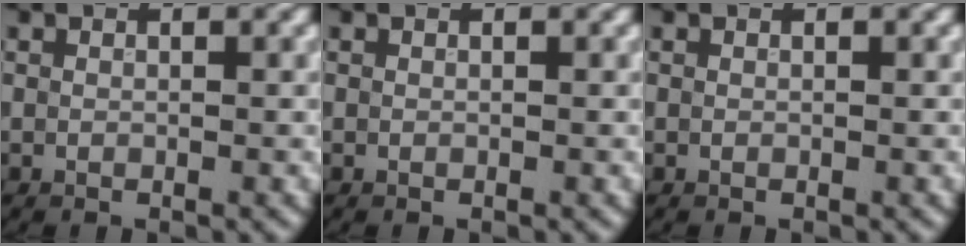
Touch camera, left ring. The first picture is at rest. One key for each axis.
{"total": 0.0}
{"total": 0.0}